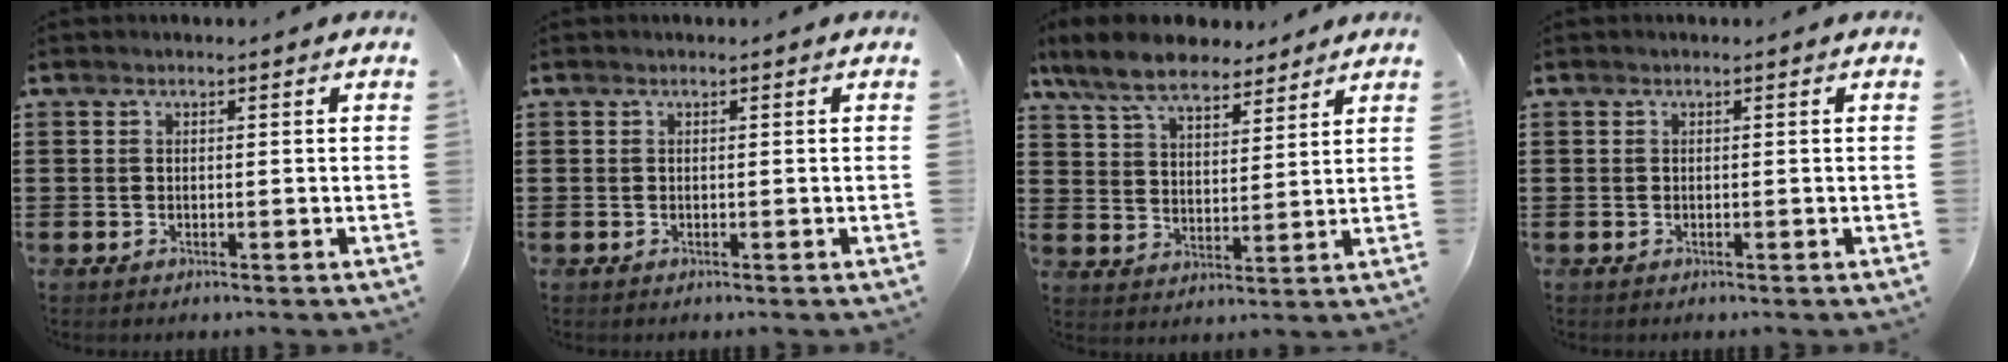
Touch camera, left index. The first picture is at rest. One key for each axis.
{"total": 0.0}
{"total": 8.9, "fx": 7.6, "fy": 2.7, "fz": 3.6, "tx": -0.099, "ty": -0.016, "tz": 0.142}
{"total": 0.0}